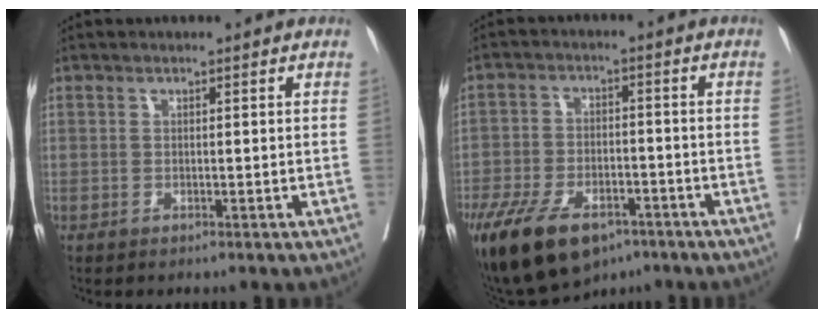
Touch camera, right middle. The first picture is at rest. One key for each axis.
{"total": 14.5, "fx": -9.4, "fy": 6.9, "fz": 8.6, "tx": -0.173, "ty": -0.010, "tz": -0.157}